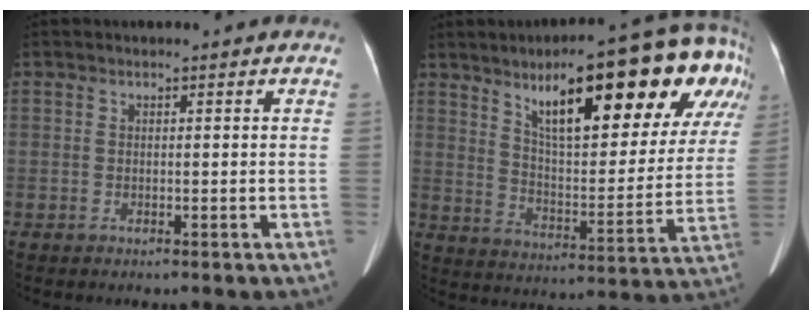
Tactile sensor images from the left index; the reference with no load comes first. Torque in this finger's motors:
{"motor_torque": [1.01, -0.79, 0.80, 0.21]}